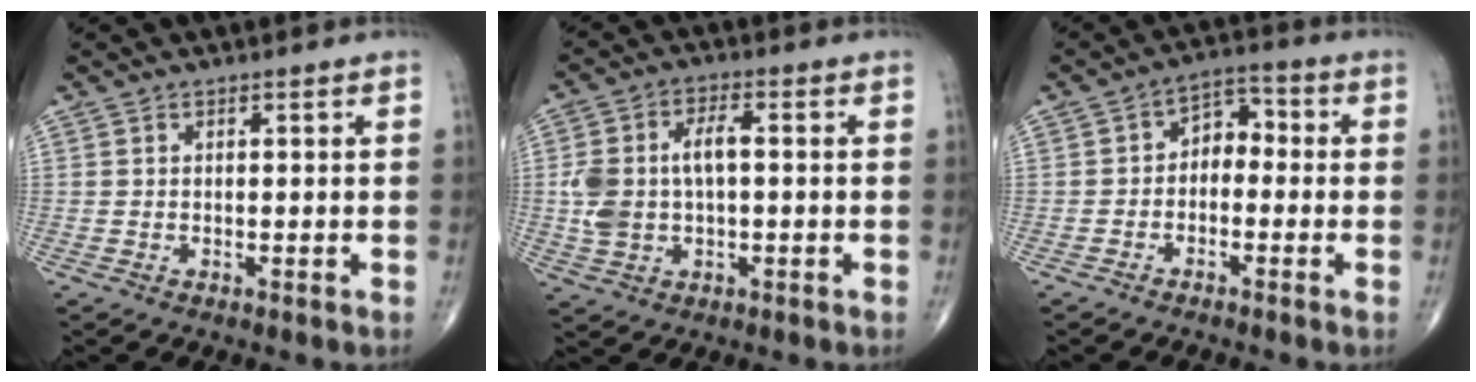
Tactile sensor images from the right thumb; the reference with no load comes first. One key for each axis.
{"total": 9.6, "fx": 0.1, "fy": 5.4, "fz": 7.9, "tx": -0.166, "ty": 0.023, "tz": 0.006}
{"total": 5.5, "fx": -0.9, "fy": 3.8, "fz": 3.8, "tx": -0.035, "ty": 0.033, "tz": -0.031}